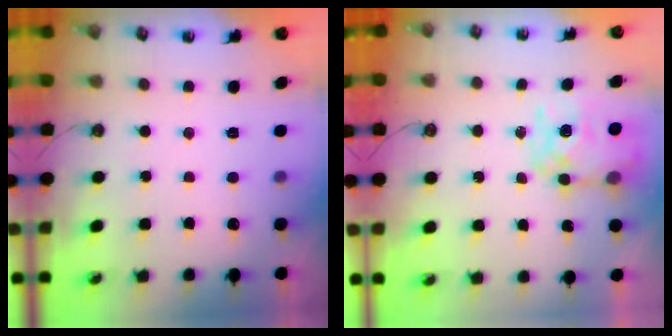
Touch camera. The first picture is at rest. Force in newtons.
{"total": 9.6, "press": 9.6, "slide": 0.9}